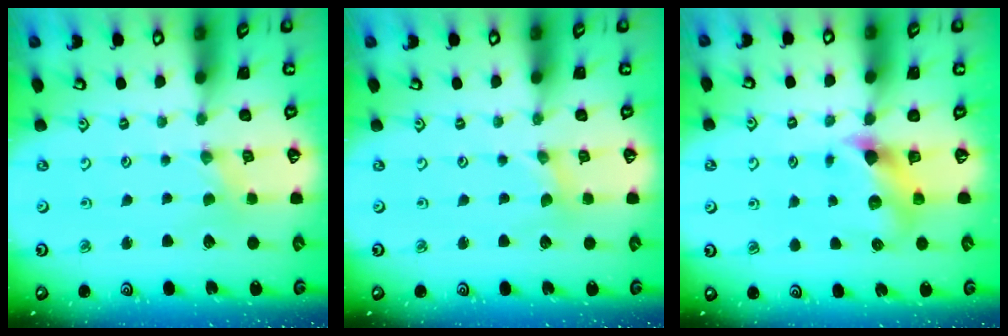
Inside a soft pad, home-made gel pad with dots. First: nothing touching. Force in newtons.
{"total": 0.0}
{"total": 5.7, "press": 5.7, "slide": 0.1}